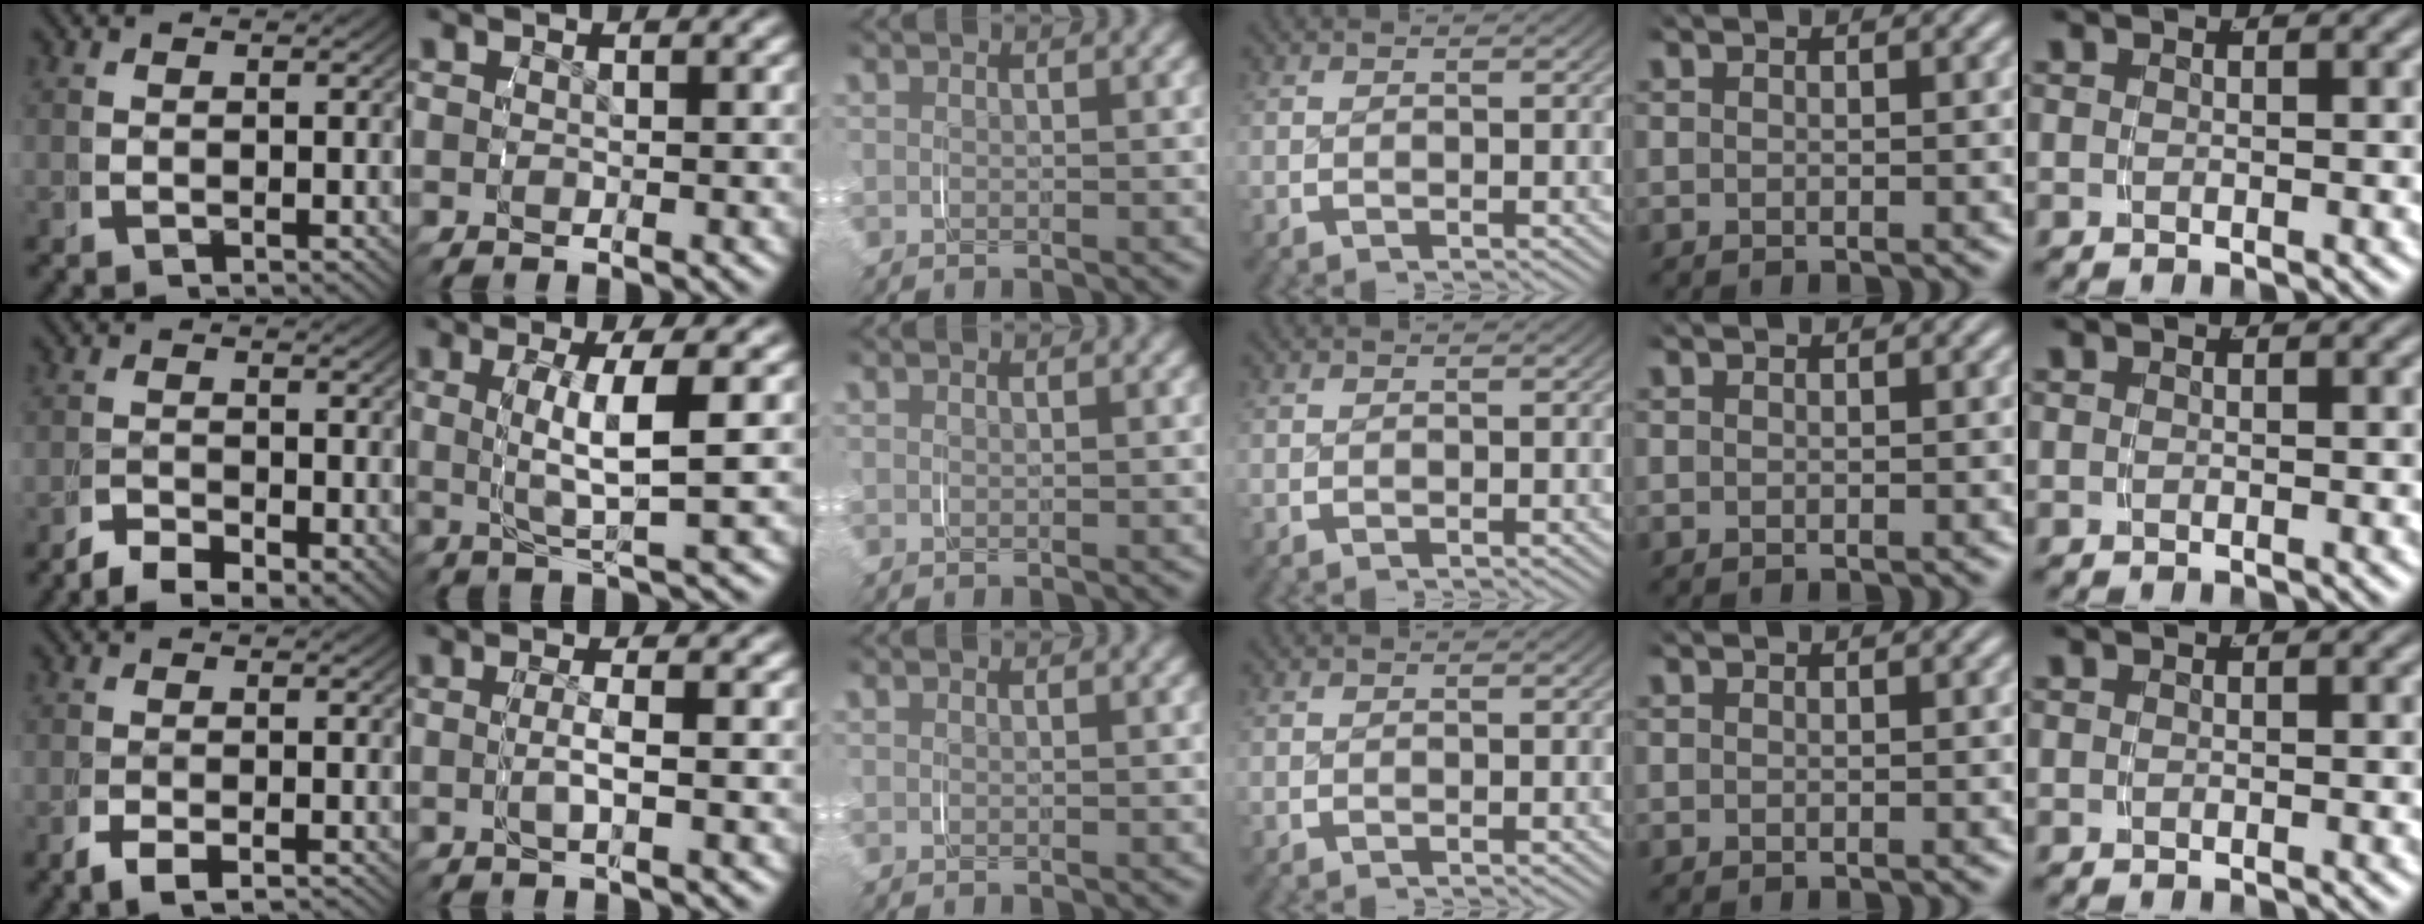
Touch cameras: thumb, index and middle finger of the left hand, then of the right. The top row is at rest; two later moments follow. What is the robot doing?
{"motion": "grasp_and_lifting", "object": "map"}